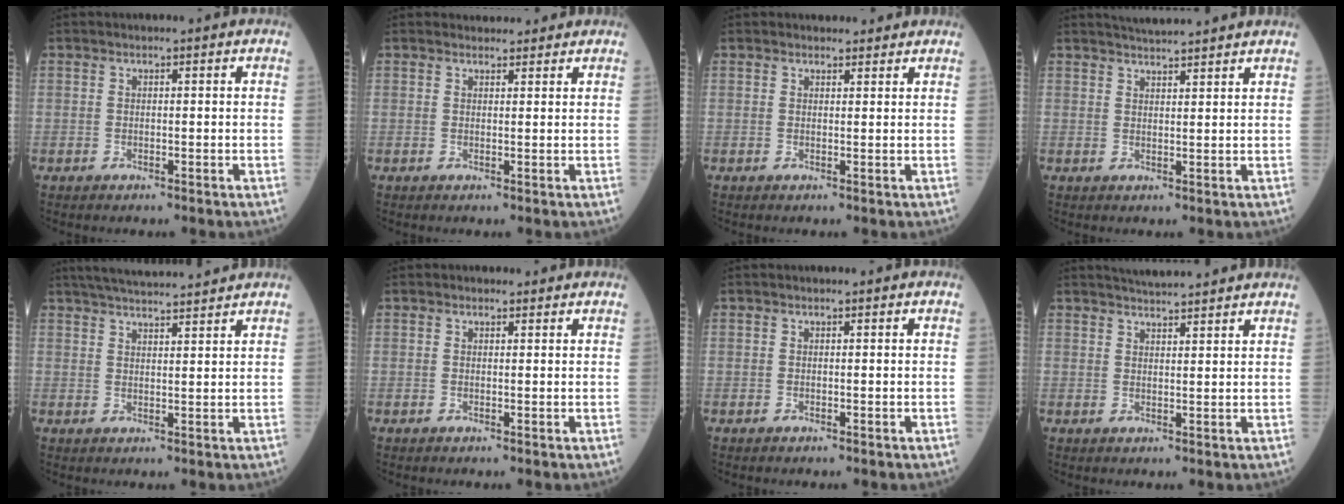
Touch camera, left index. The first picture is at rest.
{"total": 2.5, "force": [2.3, 1.0, 0.3], "torque": [-0.004, 0.010, 0.029]}
{"total": 1.9, "force": [1.7, 0.7, 0.1], "torque": [-0.006, 0.007, 0.022]}
{"total": 5.5, "force": [5.2, -0.4, 1.7], "torque": [-0.029, 0.023, 0.074]}
{"total": 11.3, "force": [10.5, 0.0, 4.2], "torque": [-0.073, 0.022, 0.152]}
{"total": 0.7, "force": [0.6, 0.5, 0.1], "torque": [-0.008, 0.000, 0.006]}
{"total": 0.0}
{"total": 6.4, "force": [6.1, -0.1, 2.1], "torque": [-0.037, 0.023, 0.081]}